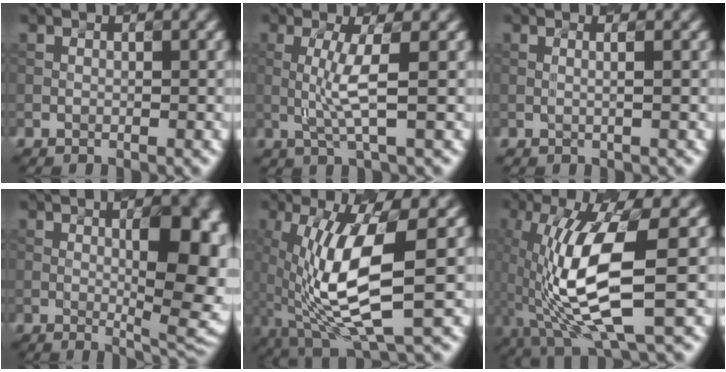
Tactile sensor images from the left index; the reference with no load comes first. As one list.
[{"total": 3.1, "force": [-0.1, 0.1, 3.1], "torque": [-0.072, 0.002, 0.012]}, {"total": 1.4, "force": [0.2, 0.4, 1.3], "torque": [-0.015, 0.008, -0.009]}, {"total": 10.5, "force": [0.4, 3.0, 10.1], "torque": [-0.098, 0.013, 0.017]}, {"total": 8.9, "force": [-0.4, 2.5, 8.5], "torque": [-0.177, -0.005, 0.006]}, {"total": 9.8, "force": [-1.7, 2.6, 9.3], "torque": [-0.190, 0.004, -0.021]}]